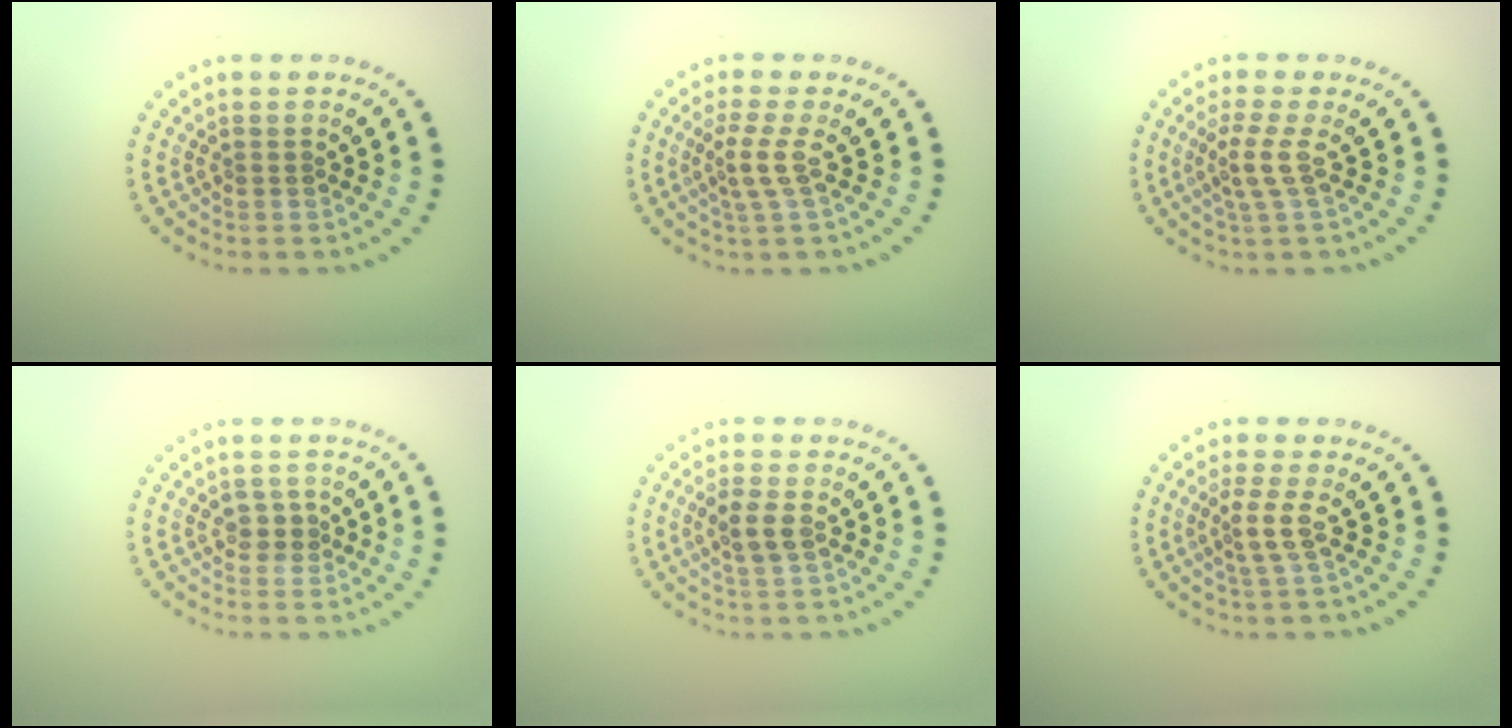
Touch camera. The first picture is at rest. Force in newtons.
{"total": 2.3, "press": 1.5, "slide": 1.7}
{"total": 2.4, "press": 1.6, "slide": 1.8}
{"total": 1.3, "press": 1.1, "slide": 0.7}
{"total": 2.4, "press": 2.3, "slide": 0.5}
{"total": 2.2, "press": 1.5, "slide": 1.6}